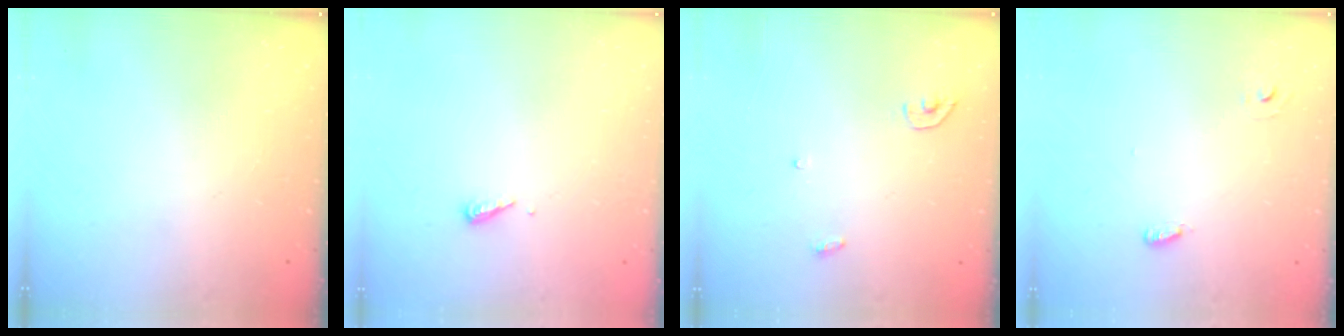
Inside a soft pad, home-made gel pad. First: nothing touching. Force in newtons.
{"total": 4.8, "press": 4.8, "slide": 0.5}
{"total": 3.4, "press": 3.4, "slide": 0.3}
{"total": 2.6, "press": 2.5, "slide": 0.6}